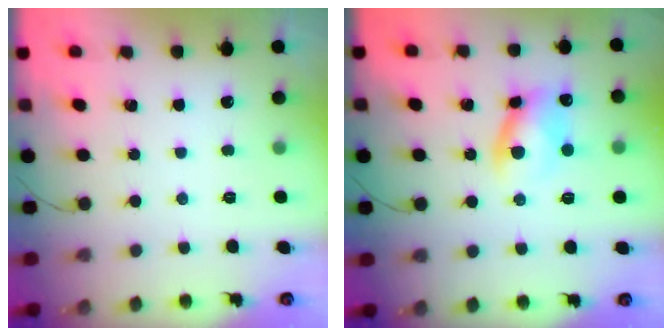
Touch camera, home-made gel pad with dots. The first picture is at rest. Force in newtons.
{"total": 9.4, "press": 9.4, "slide": 0.7}